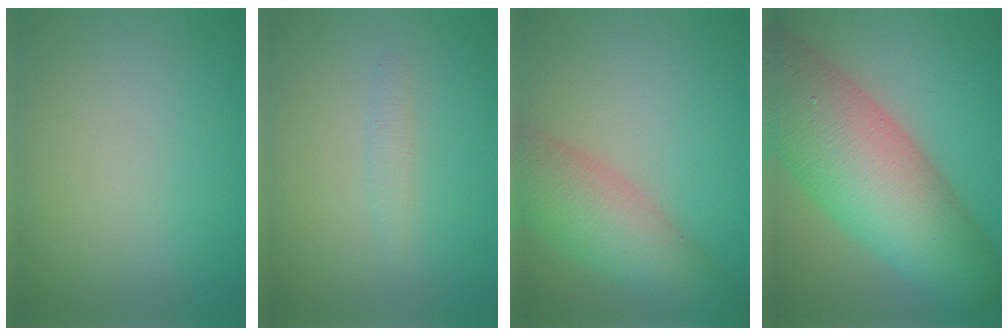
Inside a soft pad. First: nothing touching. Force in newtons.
{"total": 0.9, "press": 0.9, "slide": 0.0}
{"total": 7.0, "press": 7.0, "slide": 0.3}
{"total": 14.1, "press": 14.1, "slide": 0.5}